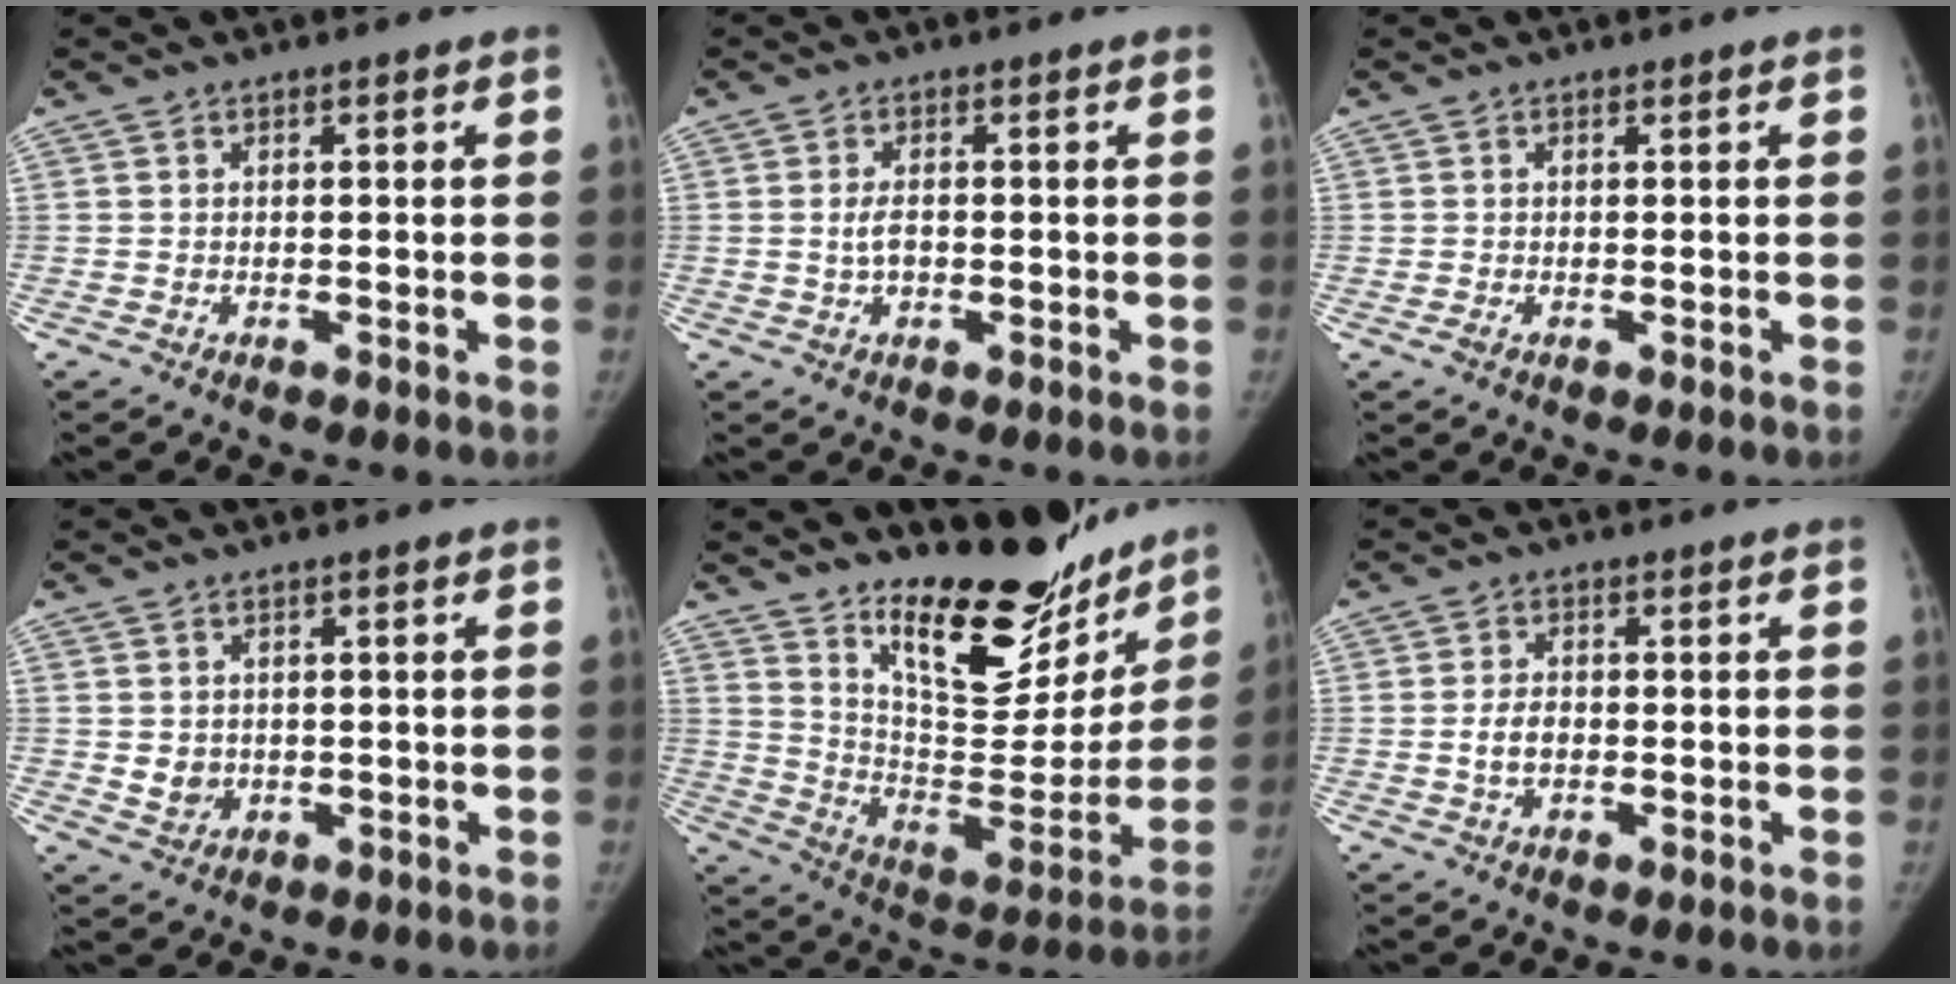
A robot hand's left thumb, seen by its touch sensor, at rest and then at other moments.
{"total": 2.8, "force": [-0.4, 1.7, 2.2], "torque": [-0.037, 0.006, -0.007]}
{"total": 1.2, "force": [-0.2, 0.7, 0.9], "torque": [-0.021, 0.000, -0.001]}
{"total": 3.1, "force": [0.0, 2.8, 1.4], "torque": [-0.007, -0.002, 0.011]}
{"total": 25.4, "force": [19.4, 9.8, 13.2], "torque": [-0.141, -0.133, 0.295]}
{"total": 3.3, "force": [-0.6, 2.2, 2.4], "torque": [-0.041, 0.007, -0.009]}